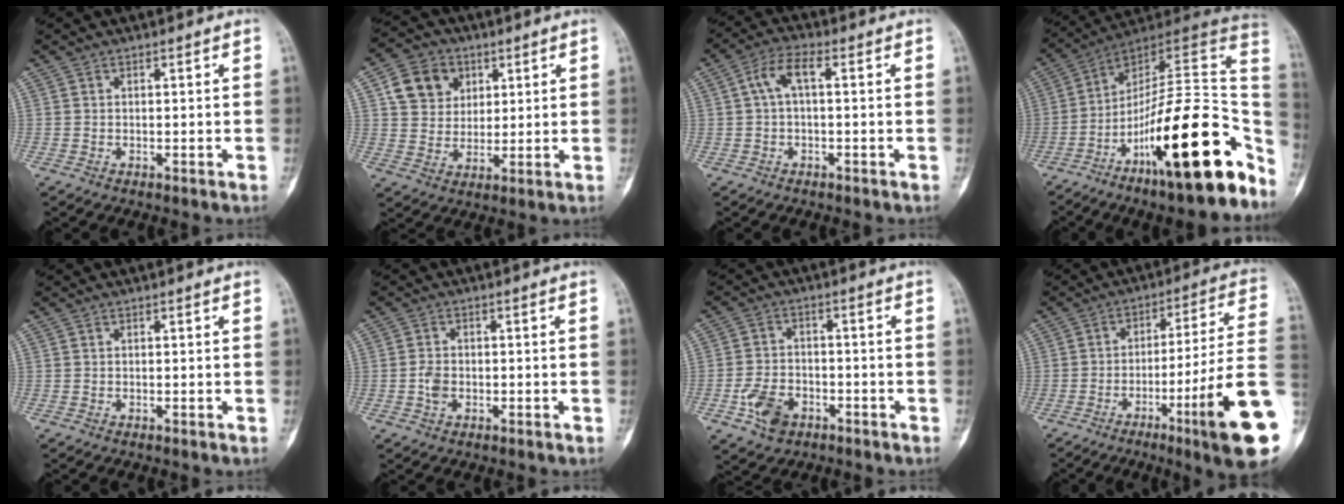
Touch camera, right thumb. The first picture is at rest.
{"total": 9.6, "force": [3.7, 7.9, 3.9], "torque": [-0.038, -0.008, 0.066]}
{"total": 5.0, "force": [0.5, 1.8, 4.6], "torque": [-0.095, 0.021, 0.002]}
{"total": 28.0, "force": [-11.5, 7.8, 24.3], "torque": [-0.298, 0.071, -0.175]}
{"total": 0.0}
{"total": 2.7, "force": [-0.7, 1.9, 1.9], "torque": [-0.036, 0.004, -0.016]}
{"total": 7.1, "force": [-3.4, 4.8, 3.9], "torque": [-0.065, 0.019, -0.058]}
{"total": 19.3, "force": [-6.5, 0.3, 18.2], "torque": [-0.244, 0.012, -0.101]}